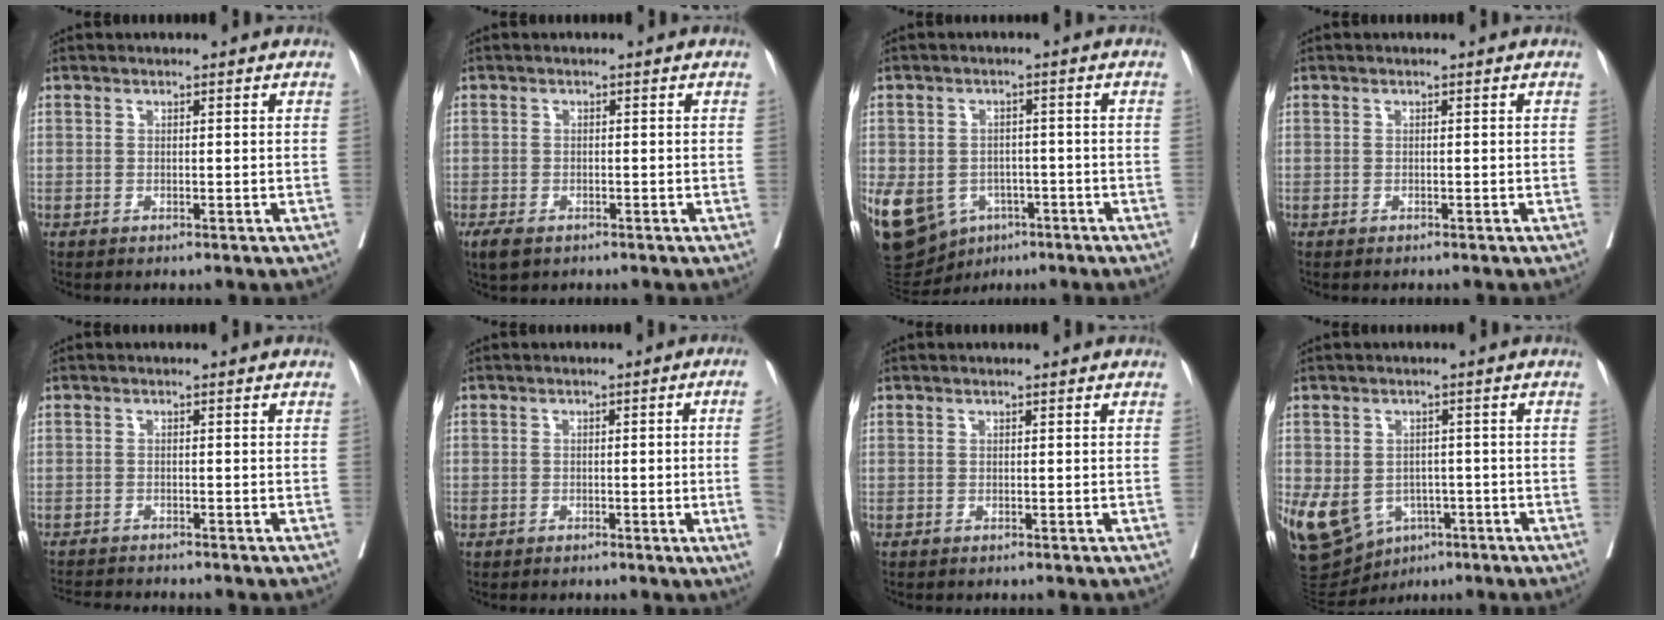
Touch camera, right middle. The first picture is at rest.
{"total": 3.6, "force": [-2.5, 1.7, 2.0], "torque": [-0.038, -0.009, -0.038]}
{"total": 21.1, "force": [-8.6, 16.4, 10.0], "torque": [-0.299, -0.012, -0.121]}
{"total": 1.2, "force": [-1.0, 0.2, 0.5], "torque": [-0.003, 0.000, -0.014]}
{"total": 5.8, "force": [-5.6, 0.1, 1.5], "torque": [-0.019, -0.012, -0.091]}
{"total": 5.4, "force": [-1.1, -1.0, 5.2], "torque": [-0.056, -0.001, -0.017]}
{"total": 0.0}
{"total": 12.4, "force": [-4.8, 9.4, 6.5], "torque": [-0.142, 0.007, -0.064]}